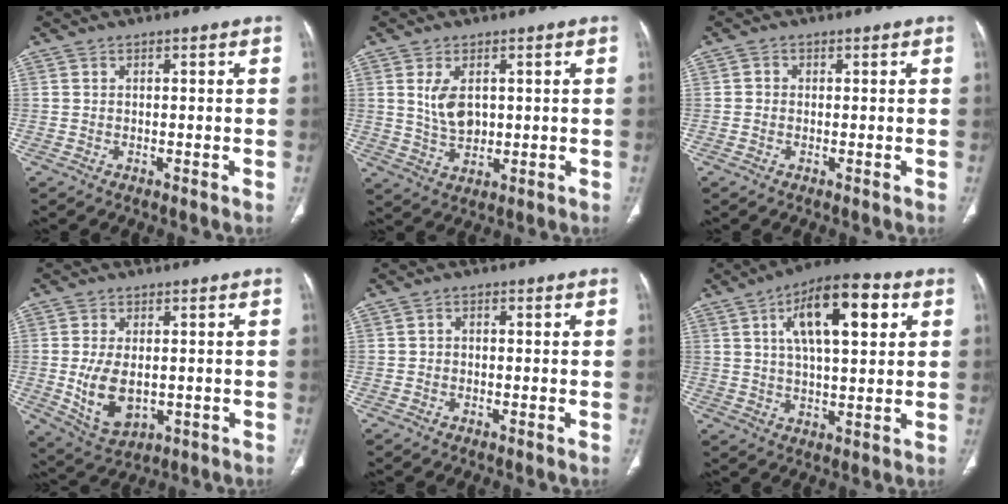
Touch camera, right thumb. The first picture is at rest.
{"total": 6.0, "force": [1.4, 3.7, 4.5], "torque": [-0.075, -0.010, 0.037]}
{"total": 1.2, "force": [-0.1, 1.1, 0.4], "torque": [-0.001, 0.003, -0.004]}
{"total": 9.2, "force": [-0.8, 5.6, 7.3], "torque": [-0.128, -0.010, 0.002]}
{"total": 1.1, "force": [-0.1, 0.9, 0.5], "torque": [-0.002, 0.004, -0.006]}
{"total": 15.9, "force": [5.6, 6.3, 13.5], "torque": [-0.198, 0.003, 0.085]}